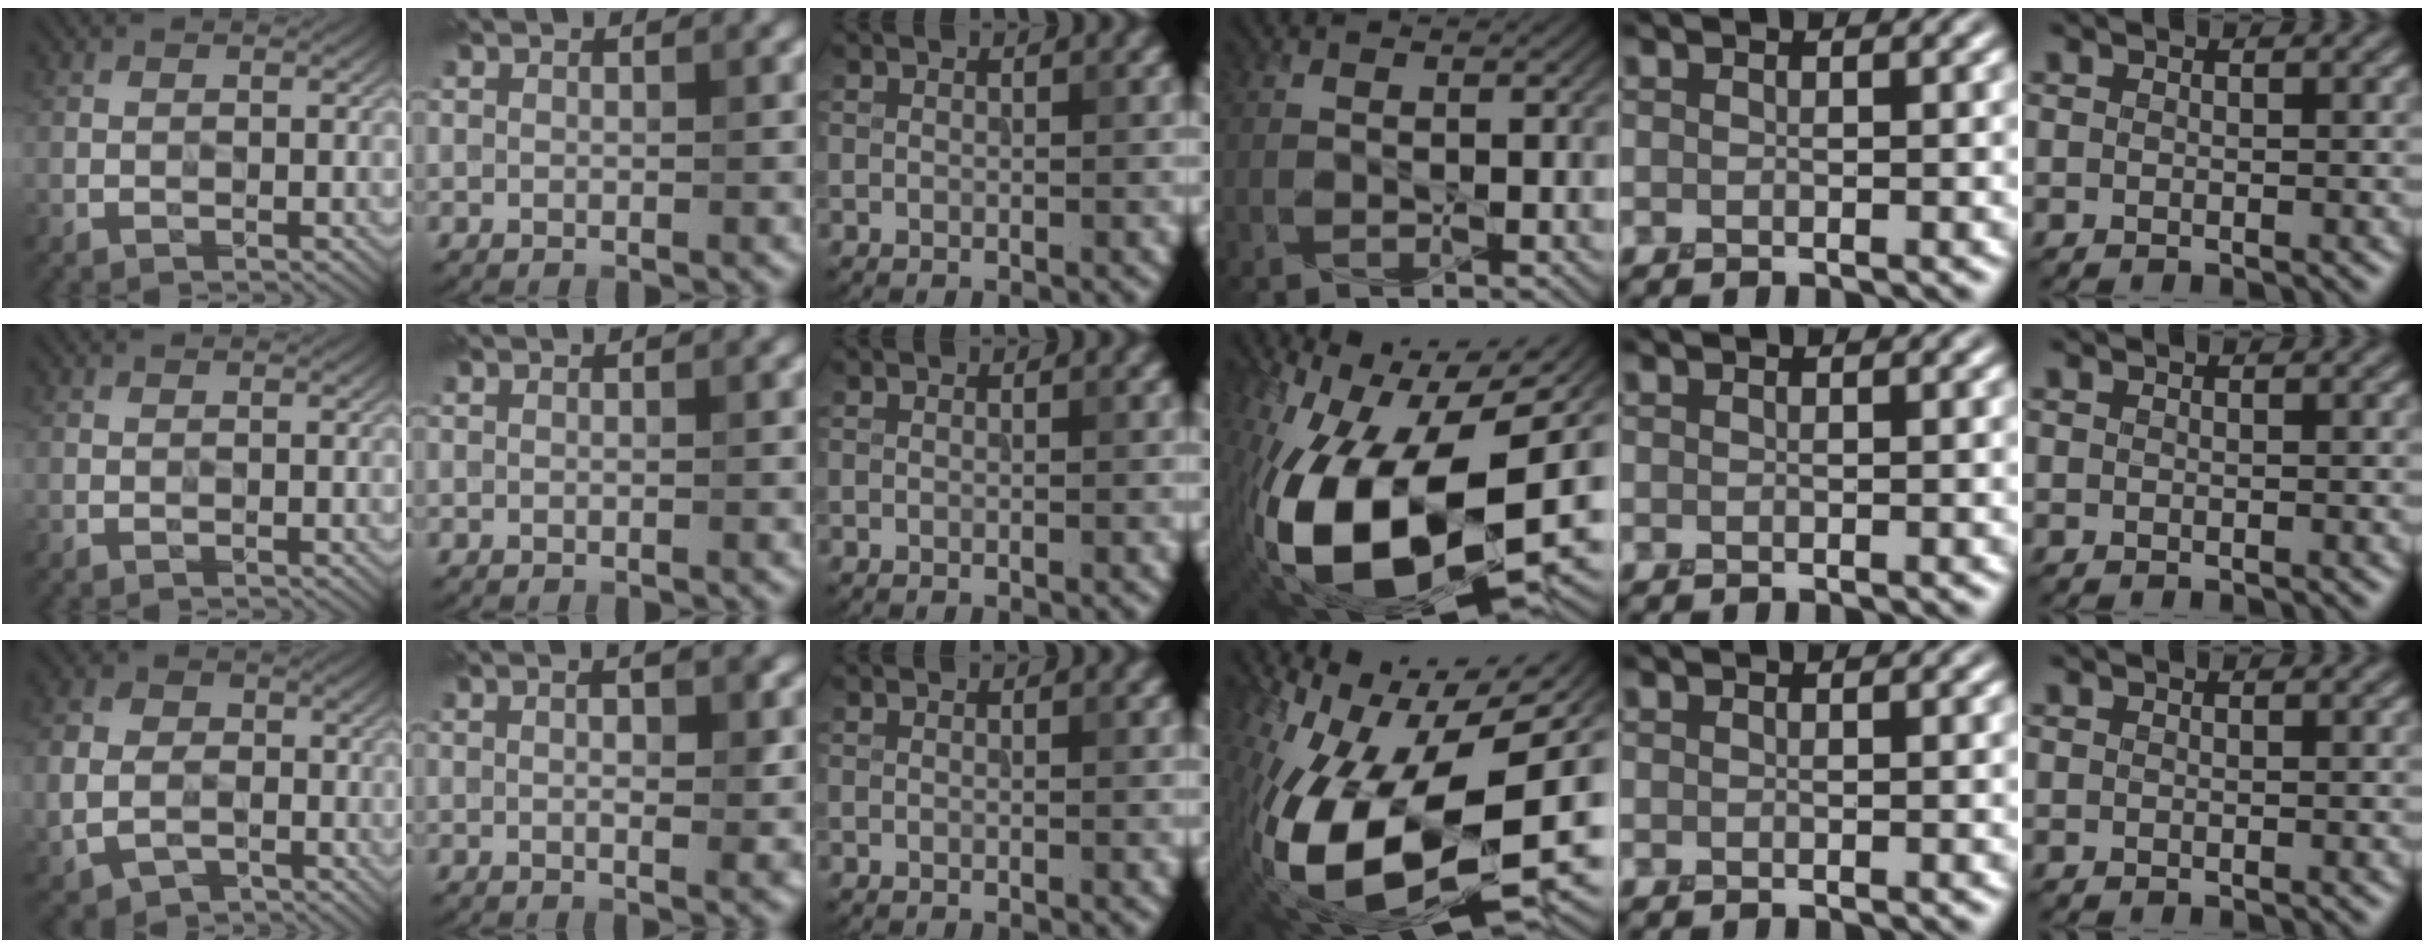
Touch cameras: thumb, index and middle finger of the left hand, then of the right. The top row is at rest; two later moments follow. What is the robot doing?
{"motion": "wipe", "object": "whiteboard"}